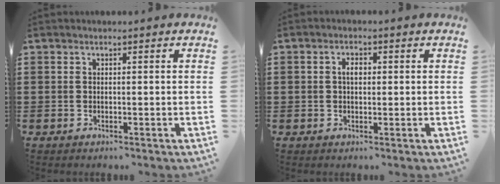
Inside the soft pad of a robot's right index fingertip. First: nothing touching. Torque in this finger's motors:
{"motor_torque": [0.31, -0.30, 0.06, 0.05]}